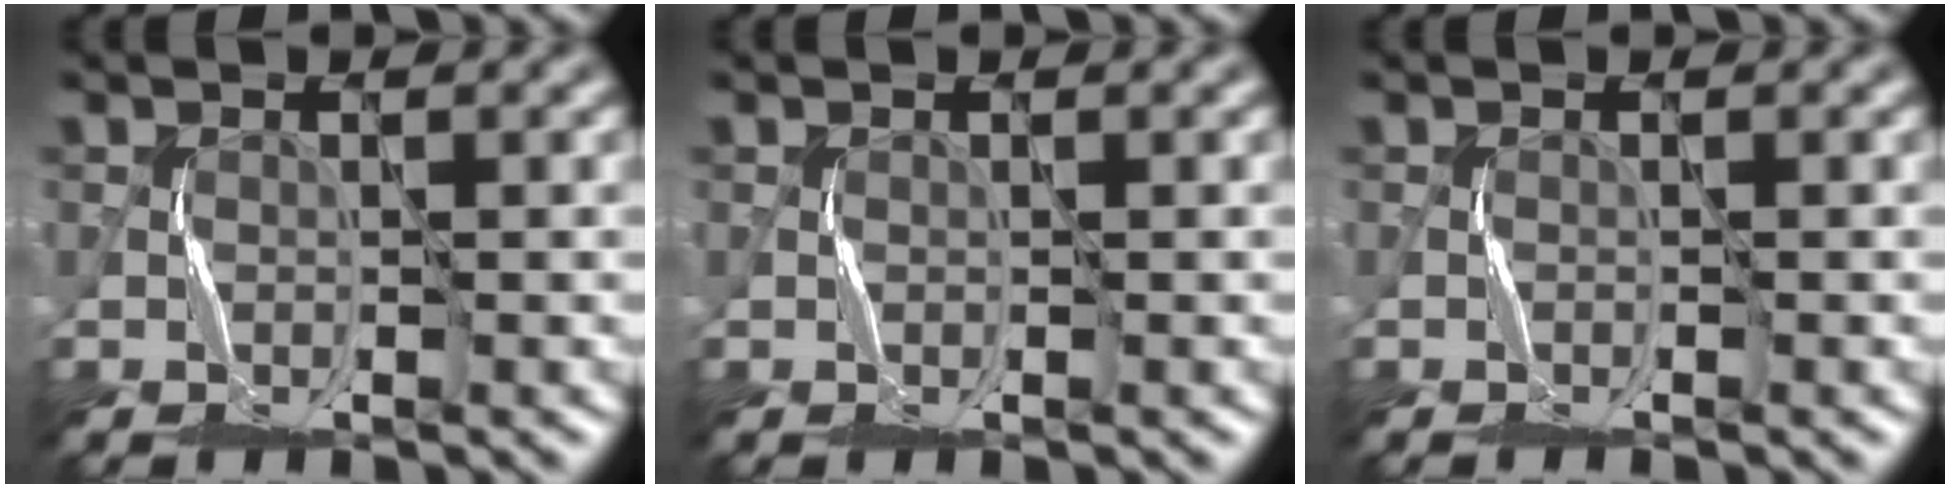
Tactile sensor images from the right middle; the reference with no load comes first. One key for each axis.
{"total": 0.0}
{"total": 0.0}